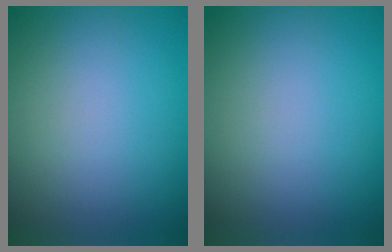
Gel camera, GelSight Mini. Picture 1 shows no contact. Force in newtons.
{"total": 0.0}